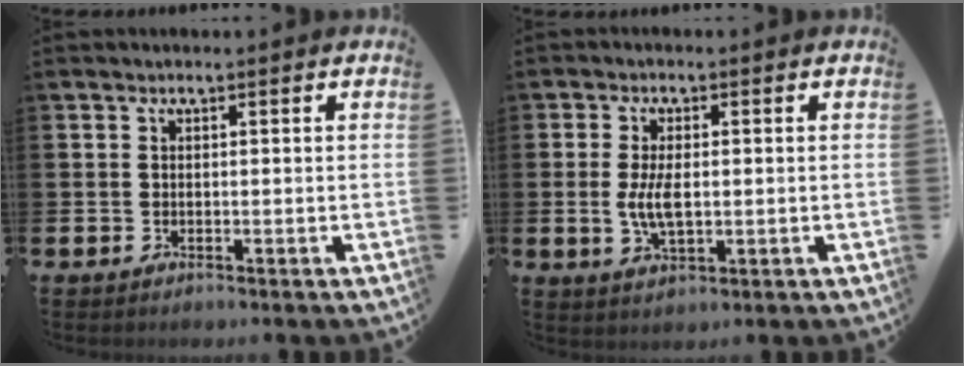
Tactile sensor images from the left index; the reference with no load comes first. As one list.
[{"total": 4.6, "force": [0.1, 2.1, 4.1], "torque": [-0.086, 0.003, -0.002]}]